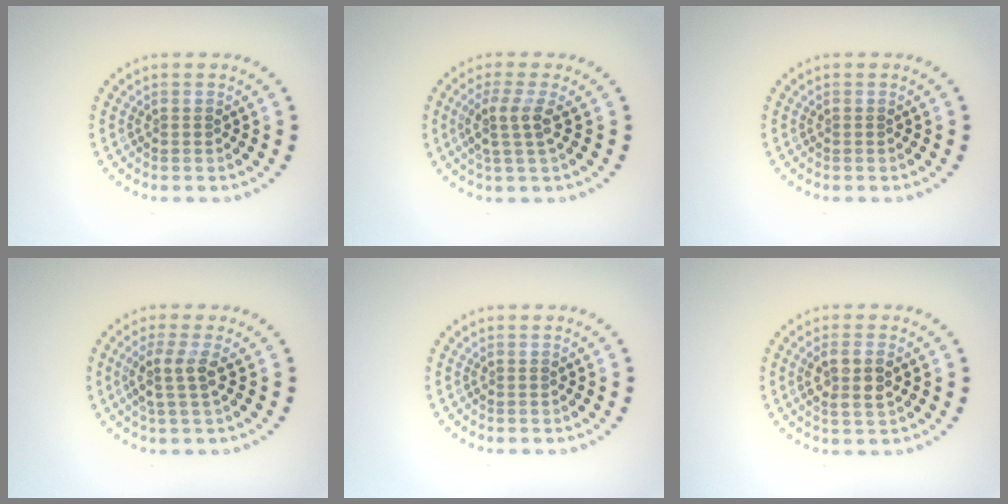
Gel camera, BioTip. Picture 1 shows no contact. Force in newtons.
{"total": 2.5, "press": 1.9, "slide": 1.7}
{"total": 0.0}
{"total": 2.5, "press": 2.0, "slide": 1.6}
{"total": 0.0}
{"total": 2.7, "press": 2.6, "slide": 0.8}